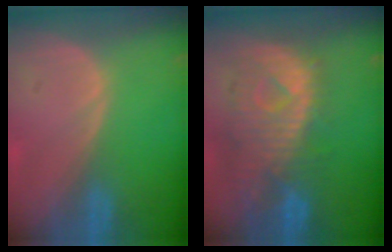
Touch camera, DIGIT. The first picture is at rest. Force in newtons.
{"total": 10.8, "press": 9.7, "slide": 4.8}